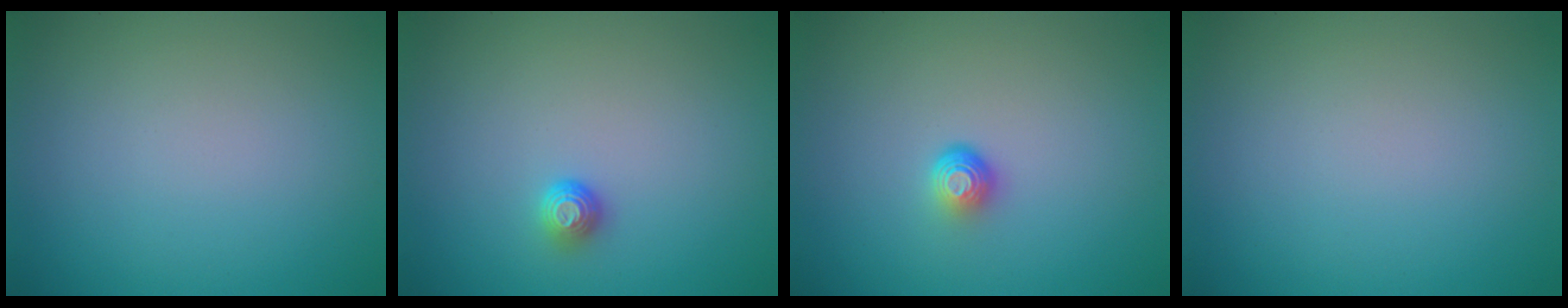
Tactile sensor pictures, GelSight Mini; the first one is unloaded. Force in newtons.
{"total": 1.2, "press": 1.0, "slide": 0.6}
{"total": 1.7, "press": 1.1, "slide": 1.3}
{"total": 0.0}